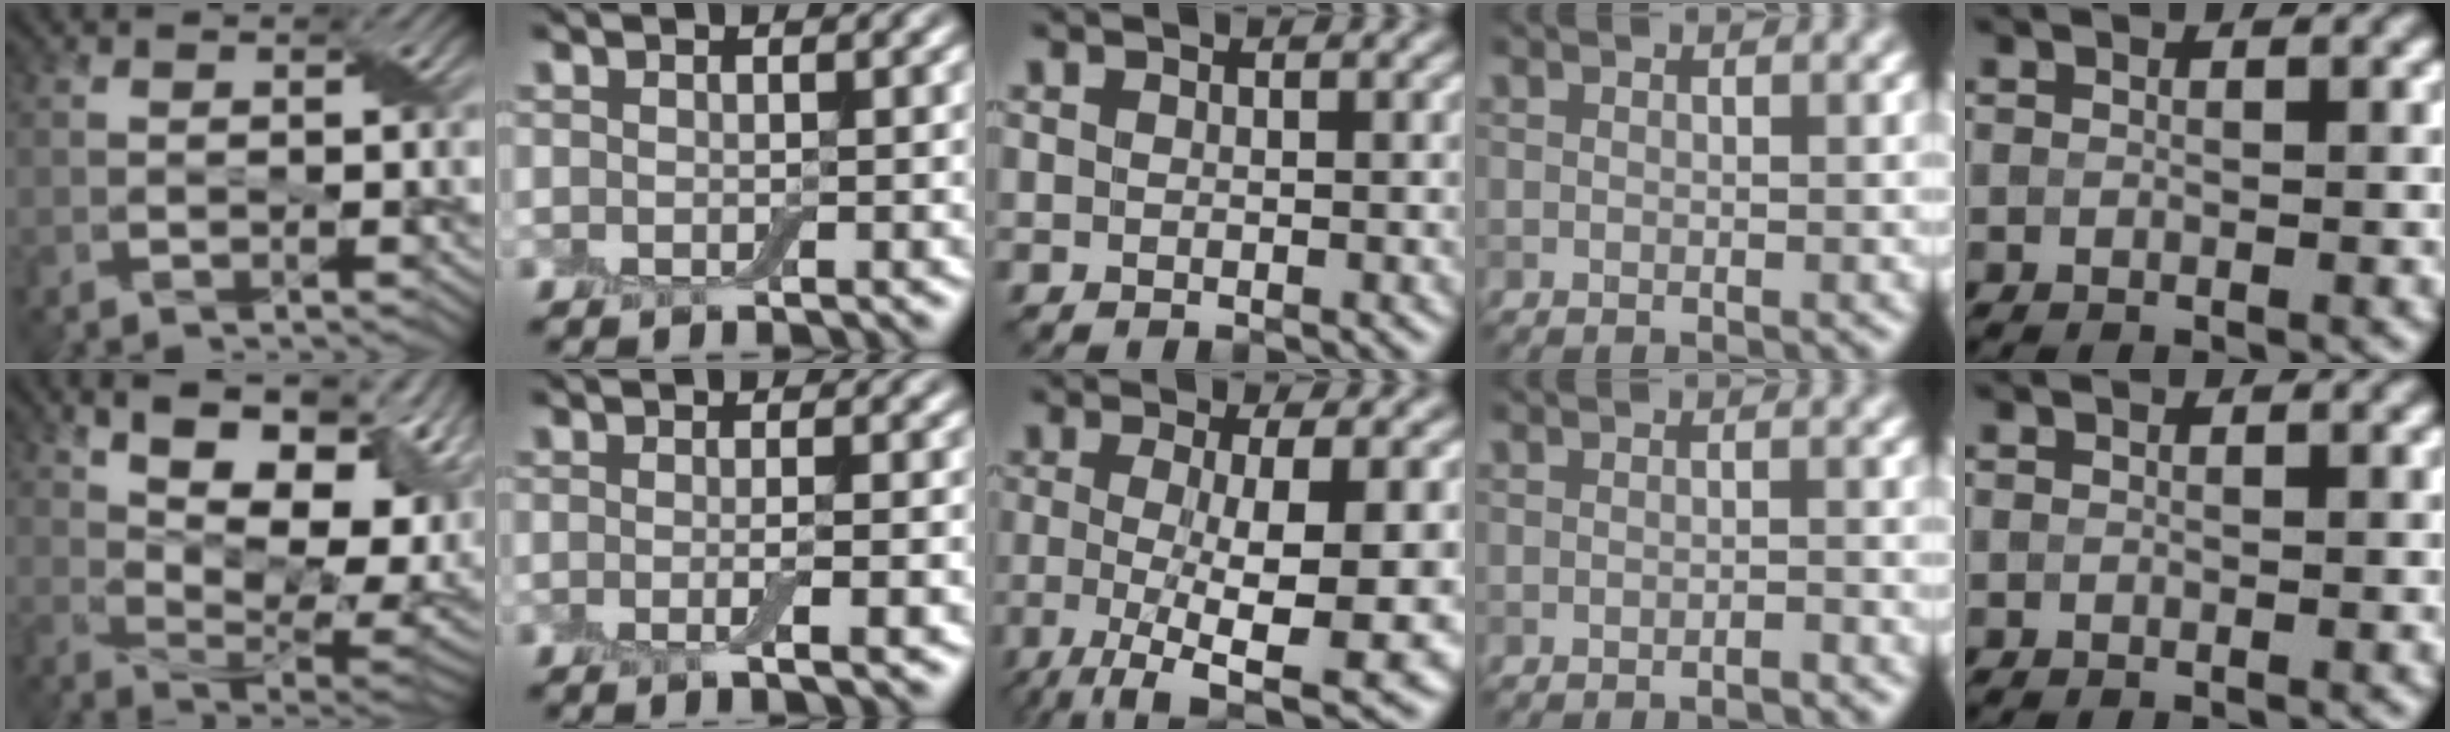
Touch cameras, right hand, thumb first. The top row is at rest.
{"thumb": {"total": 17.3, "force": [5.7, 7.8, 14.4], "torque": [-0.227, 0.034, 0.091]}, "index": {"total": 2.7, "force": [-0.4, 0.6, 2.6], "torque": [-0.031, -0.005, -0.008]}, "middle": {"total": 10.5, "force": [-1.9, 2.8, 9.9], "torque": [-0.150, -0.020, -0.027]}, "ring": {"total": 0.9, "force": [-0.8, 0.1, 0.5], "torque": [-0.003, 0.002, -0.015]}}